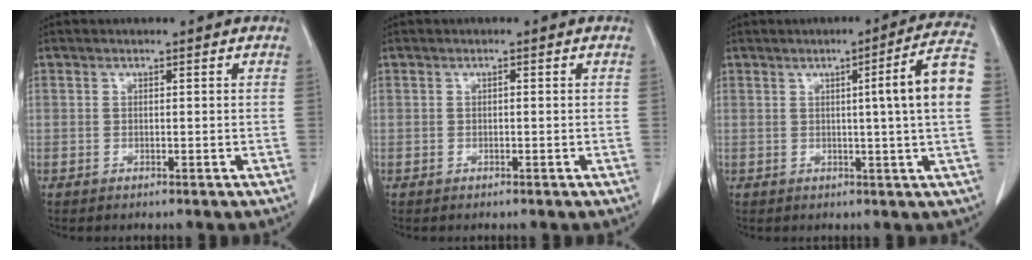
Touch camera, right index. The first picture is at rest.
{"total": 0.0}
{"total": 9.5, "force": [1.5, -1.4, 9.2], "torque": [-0.125, 0.002, 0.018]}